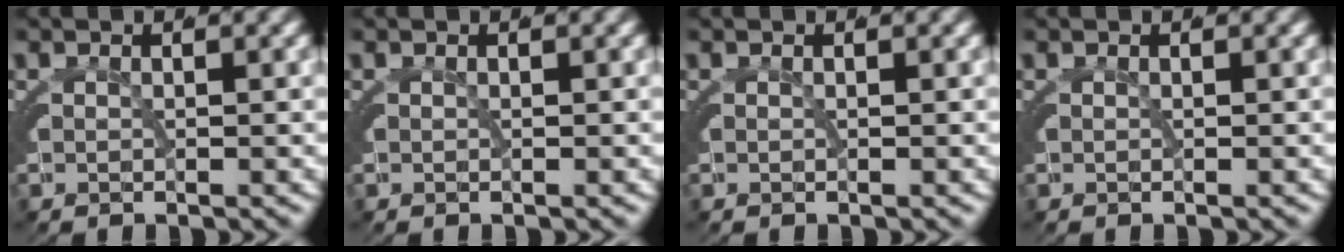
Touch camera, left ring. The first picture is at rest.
{"total": 0.0}
{"total": 0.0}
{"total": 0.0}